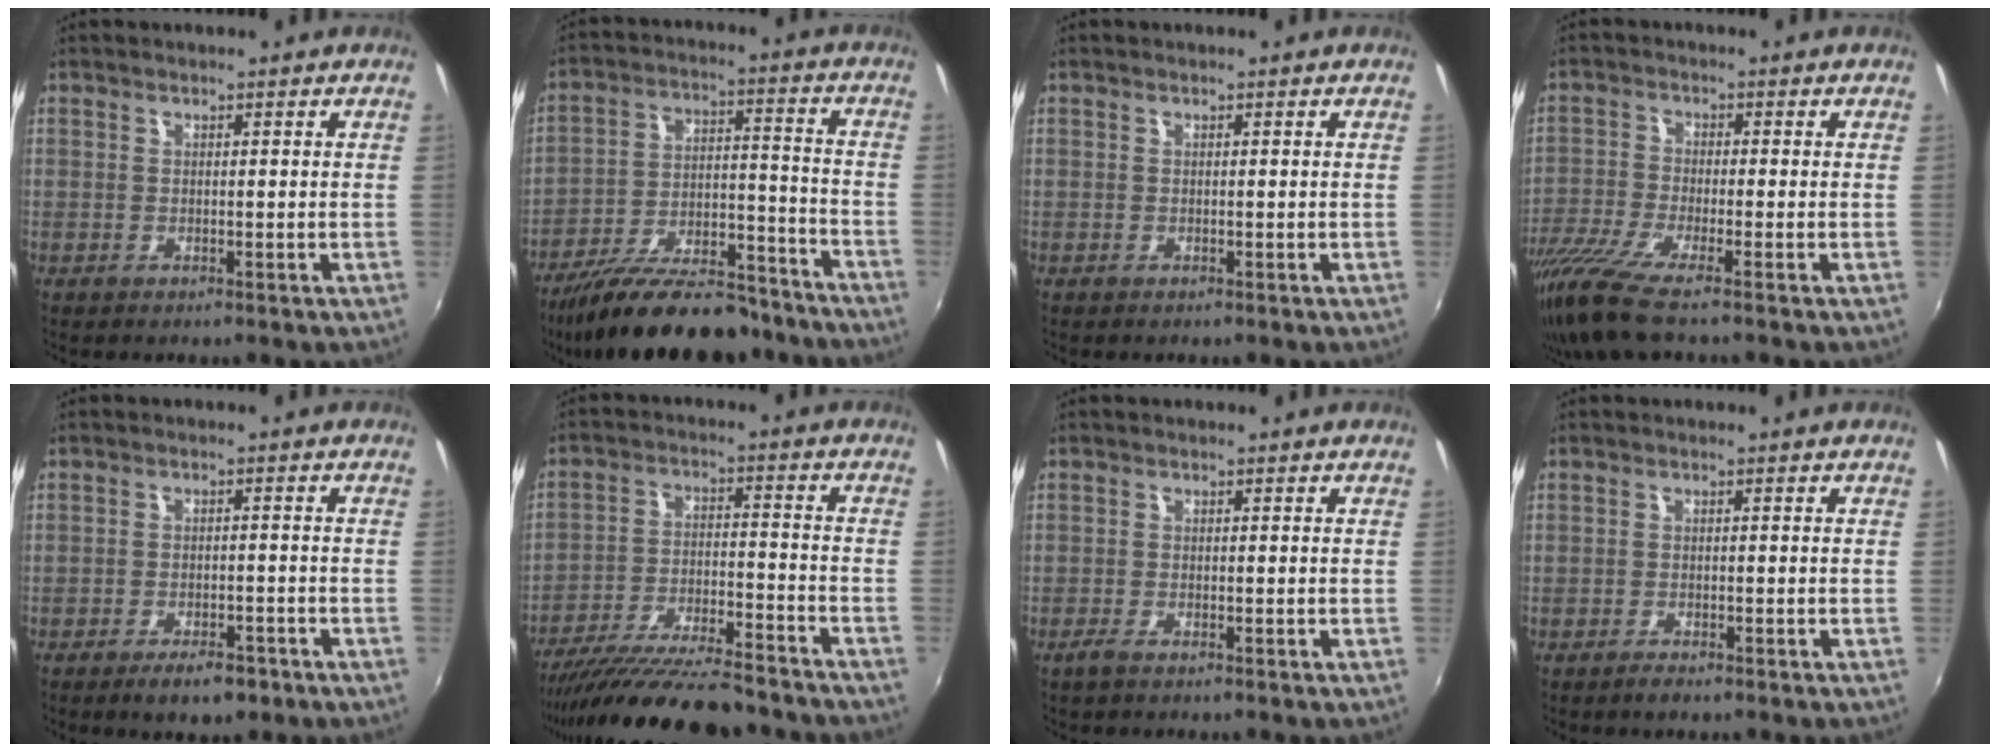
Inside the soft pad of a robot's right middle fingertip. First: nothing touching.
{"total": 23.1, "force": [-18.9, 7.1, 11.2], "torque": [-0.200, -0.008, -0.275]}
{"total": 0.0}
{"total": 9.9, "force": [-7.8, 0.1, 6.1], "torque": [-0.145, -0.039, -0.148]}
{"total": 5.9, "force": [-4.2, 2.3, 3.6], "torque": [-0.076, -0.008, -0.060]}
{"total": 20.6, "force": [-17.9, 3.2, 9.7], "torque": [-0.184, -0.045, -0.278]}
{"total": 1.6, "force": [-1.3, 0.3, 0.9], "torque": [-0.023, -0.005, -0.027]}
{"total": 1.6, "force": [-1.3, 0.5, 0.7], "torque": [-0.018, -0.005, -0.027]}